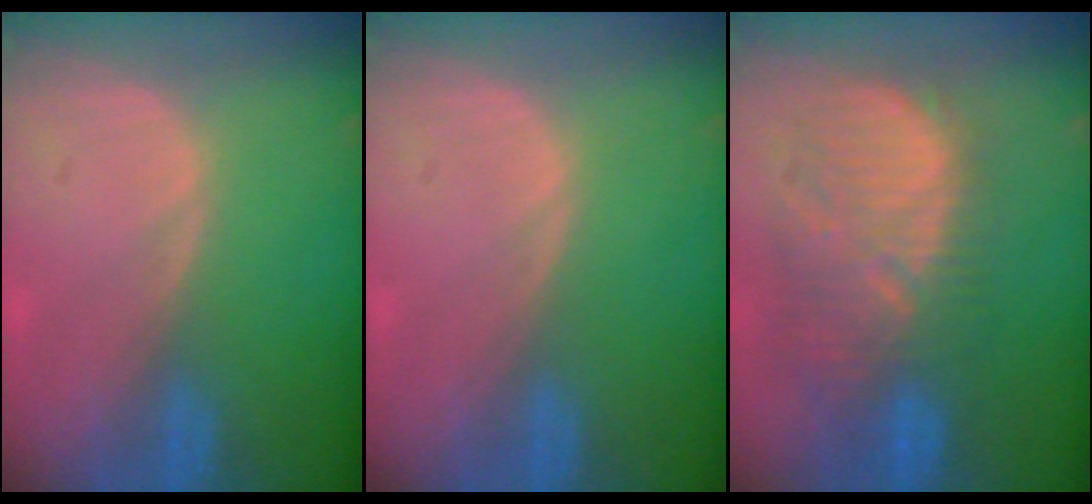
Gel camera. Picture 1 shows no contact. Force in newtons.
{"total": 0.0}
{"total": 11.4, "press": 11.0, "slide": 3.3}